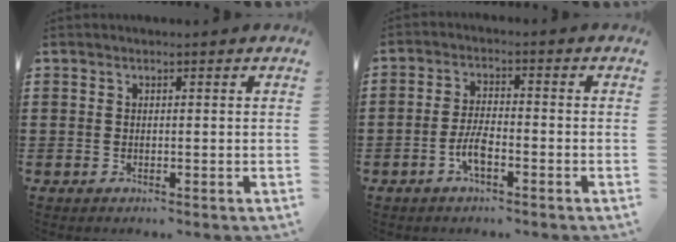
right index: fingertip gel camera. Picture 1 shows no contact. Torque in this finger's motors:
{"motor_torque": [2.13, 0.00, 0.21, 0.03]}